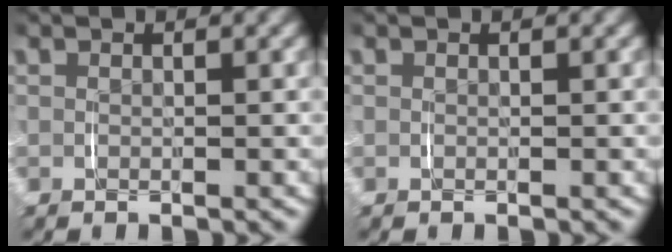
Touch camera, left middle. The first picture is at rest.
{"total": 0.0}